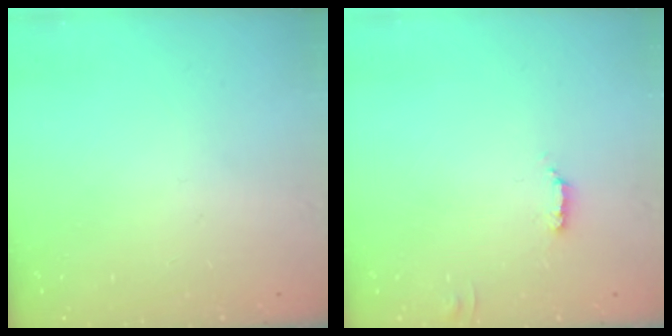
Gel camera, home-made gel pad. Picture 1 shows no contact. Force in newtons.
{"total": 1.8, "press": 1.8, "slide": 0.4}